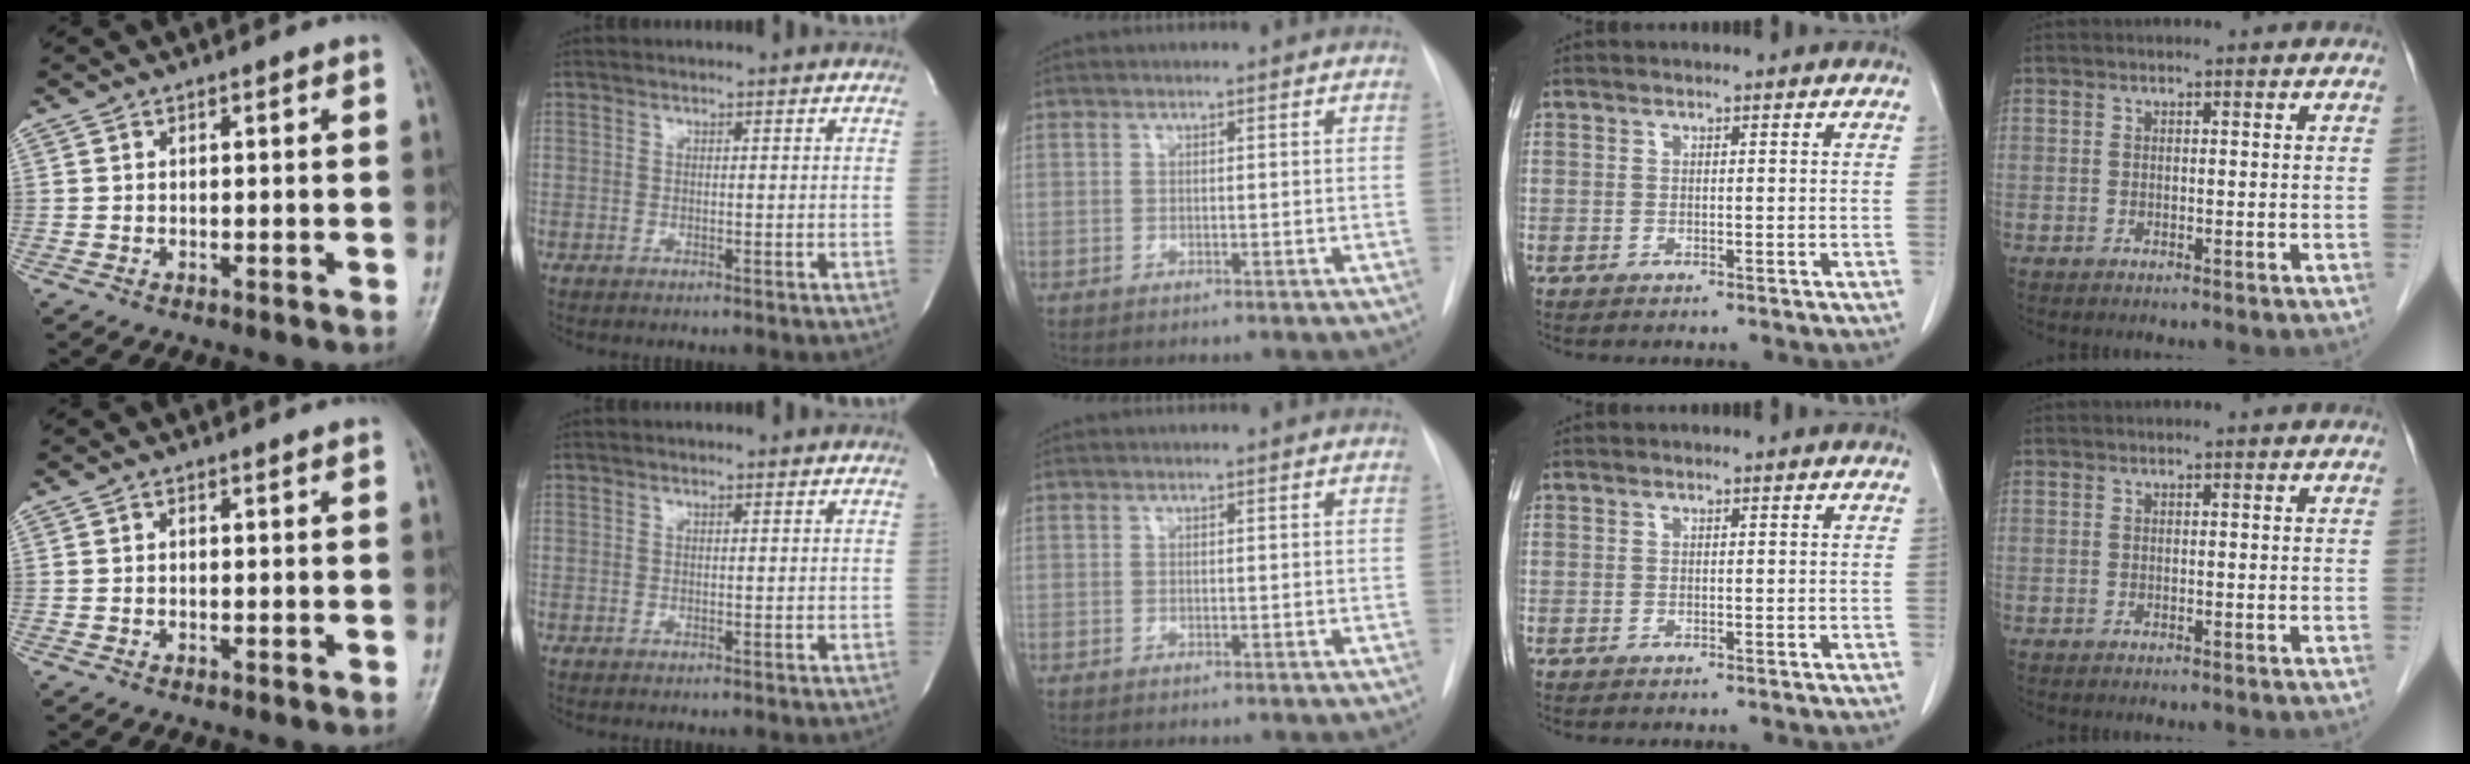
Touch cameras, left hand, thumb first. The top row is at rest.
{}